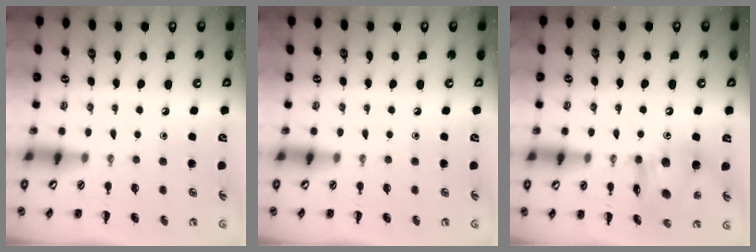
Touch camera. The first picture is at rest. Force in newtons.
{"total": 0.0}
{"total": 13.4, "press": 12.9, "slide": 3.7}